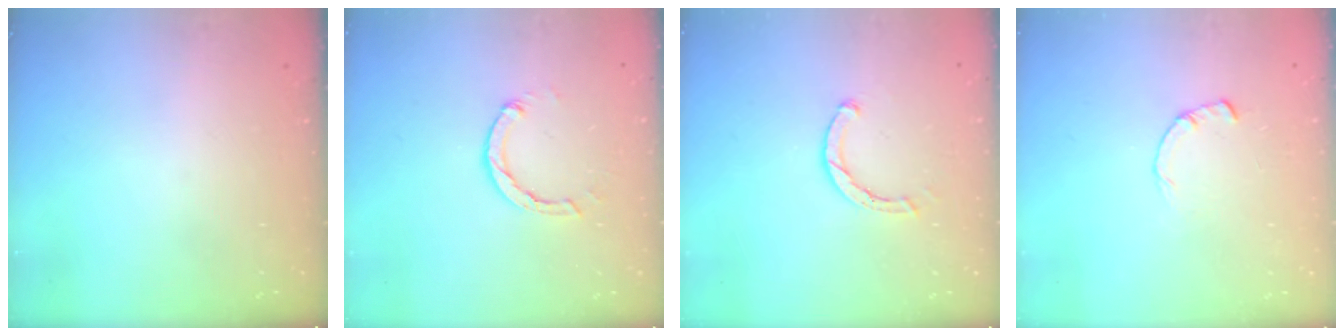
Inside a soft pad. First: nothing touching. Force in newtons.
{"total": 3.4, "press": 3.4, "slide": 0.4}
{"total": 2.0, "press": 2.0, "slide": 0.2}
{"total": 0.8, "press": 0.8, "slide": 0.2}